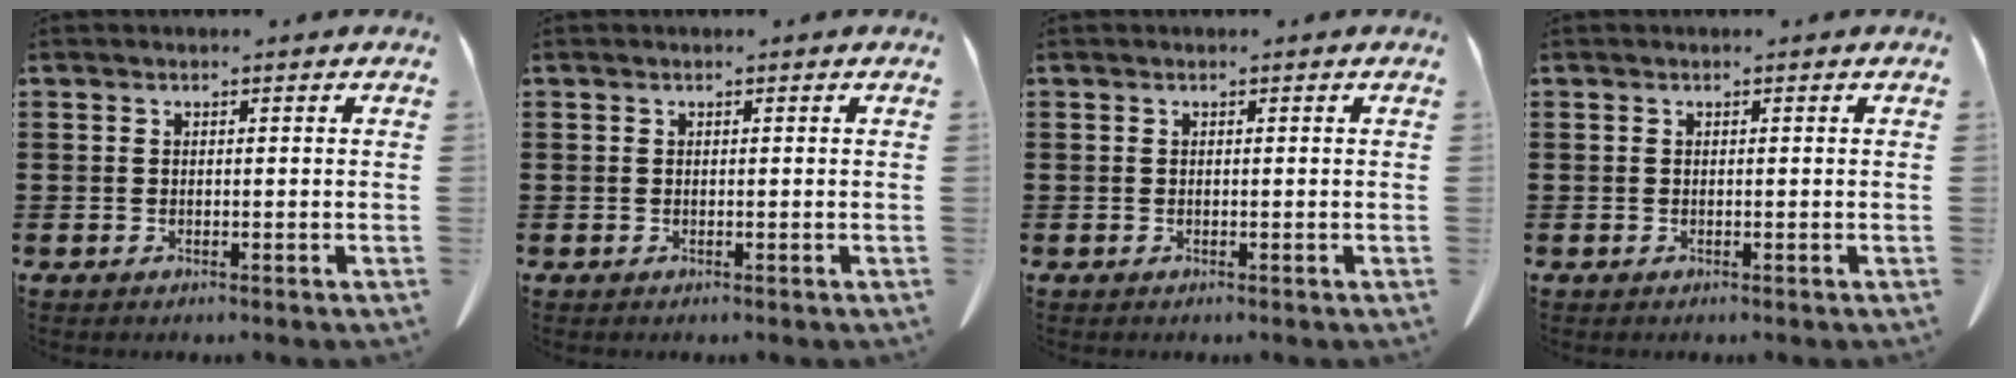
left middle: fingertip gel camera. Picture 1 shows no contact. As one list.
[{"total": 0.0}, {"total": 0.0}, {"total": 0.0}]